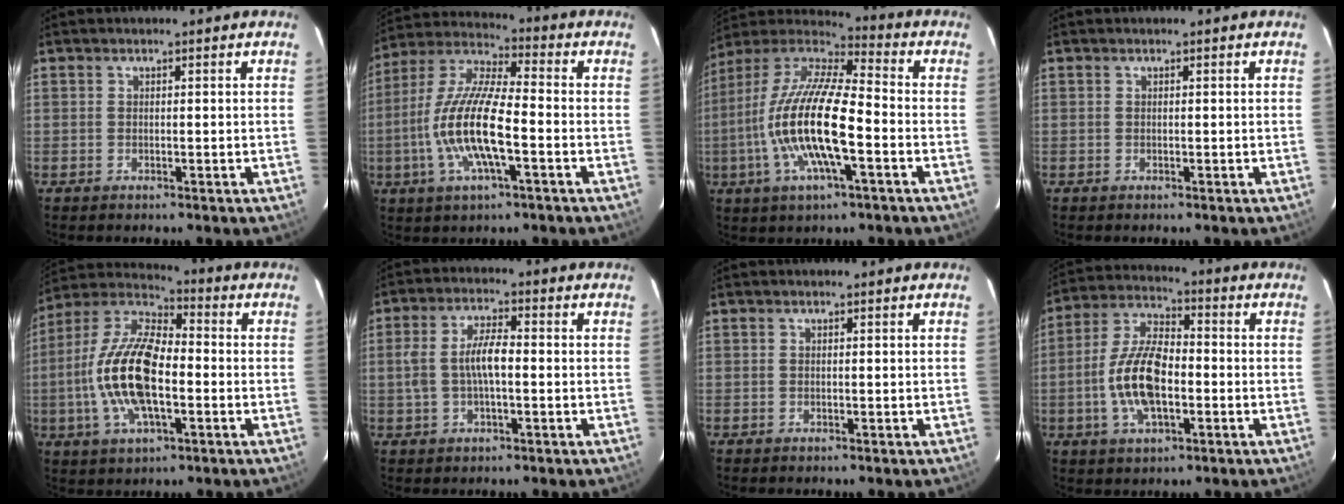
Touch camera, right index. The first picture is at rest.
{"total": 15.2, "force": [-4.0, 3.7, 14.2], "torque": [-0.289, -0.006, -0.082]}
{"total": 19.0, "force": [-4.6, 4.9, 17.8], "torque": [-0.345, -0.013, -0.093]}
{"total": 0.0}
{"total": 17.4, "force": [-2.9, 7.5, 15.4], "torque": [-0.317, 0.005, -0.063]}
{"total": 7.0, "force": [-0.5, 2.7, 6.4], "torque": [-0.130, 0.011, -0.008]}
{"total": 0.0}
{"total": 12.6, "force": [-2.7, 5.6, 10.9], "torque": [-0.227, 0.007, -0.052]}